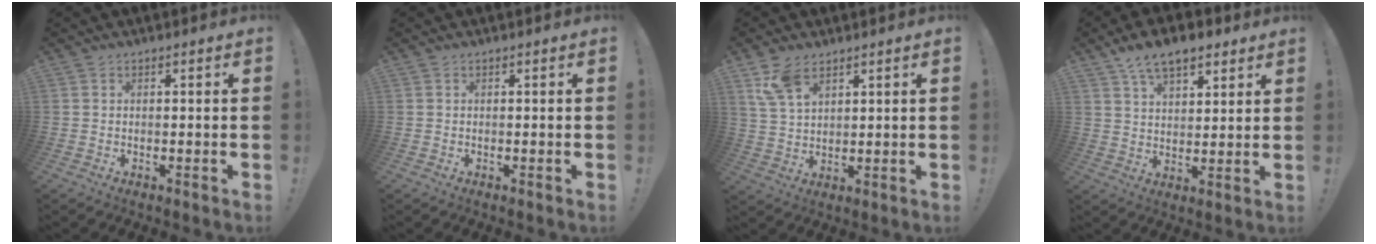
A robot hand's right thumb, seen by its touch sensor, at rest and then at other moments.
{"total": 0.0}
{"total": 7.8, "force": [5.0, 4.0, 4.6], "torque": [-0.091, -0.016, 0.099]}
{"total": 10.0, "force": [6.6, 5.0, 5.7], "torque": [-0.090, -0.020, 0.121]}